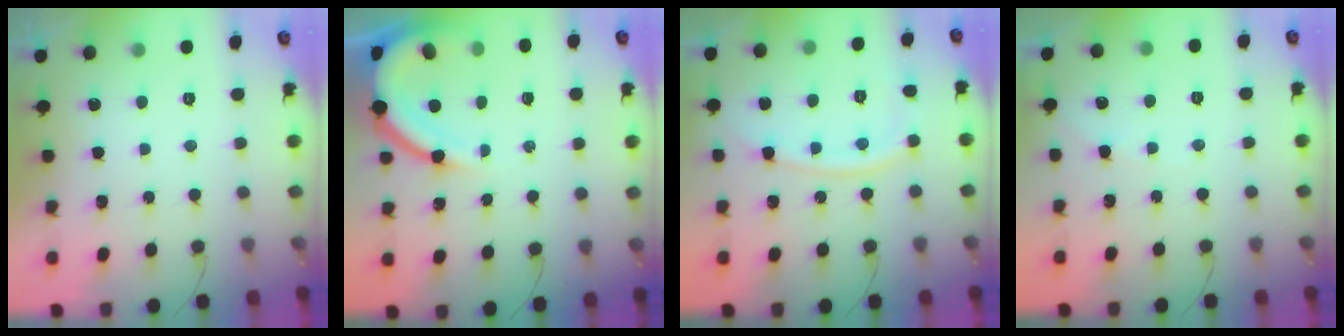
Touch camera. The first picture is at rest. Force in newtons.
{"total": 10.7, "press": 10.6, "slide": 1.1}
{"total": 8.9, "press": 8.9, "slide": 0.1}
{"total": 4.0, "press": 4.0, "slide": 0.6}